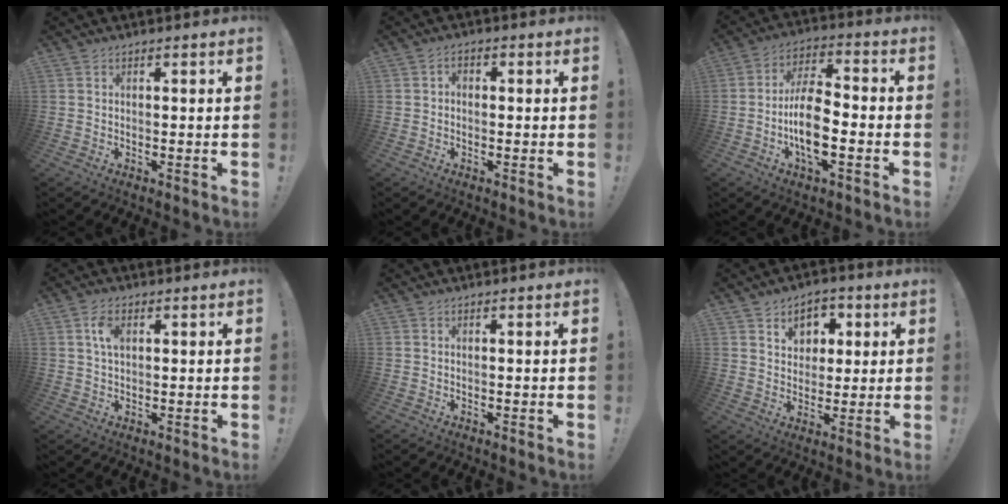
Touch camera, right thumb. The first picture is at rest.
{"total": 2.1, "force": [-1.1, 1.4, 1.1], "torque": [-0.016, 0.011, -0.022]}
{"total": 13.5, "force": [-3.7, 6.2, 11.4], "torque": [-0.226, 0.010, -0.070]}
{"total": 4.9, "force": [1.4, 2.8, 3.7], "torque": [-0.059, 0.002, 0.023]}
{"total": 0.0}
{"total": 7.9, "force": [3.4, 6.6, 2.6], "torque": [-0.028, -0.022, 0.063]}